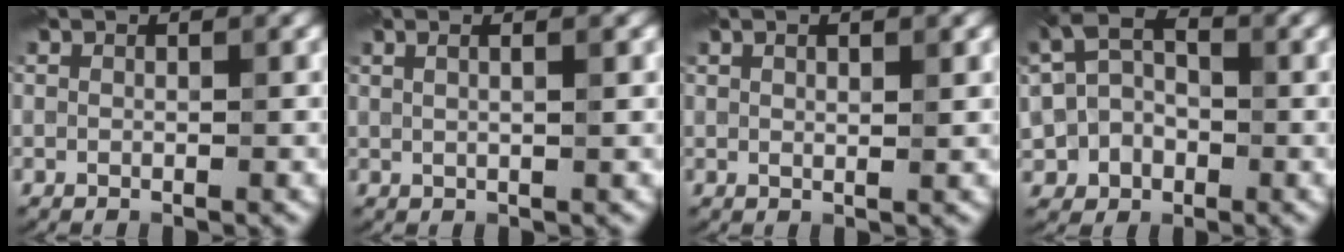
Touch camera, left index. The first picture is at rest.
{"total": 3.6, "force": [1.5, 1.7, 2.8], "torque": [-0.015, 0.022, -0.014]}
{"total": 2.0, "force": [0.7, 0.5, 1.8], "torque": [-0.022, 0.001, 0.010]}
{"total": 5.9, "force": [-0.6, 4.7, 3.6], "torque": [-0.078, 0.003, -0.012]}